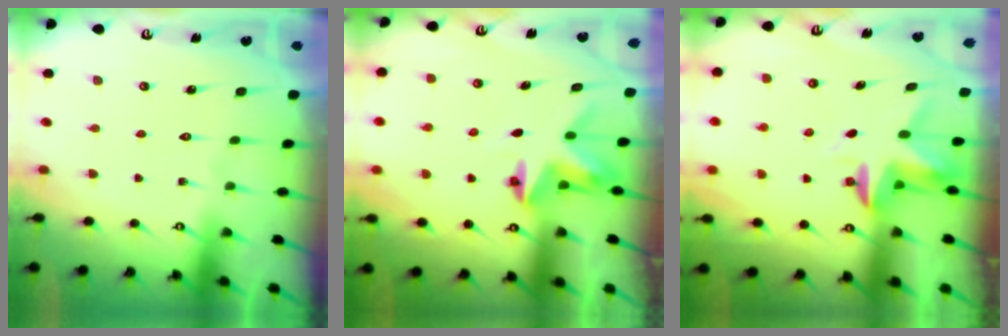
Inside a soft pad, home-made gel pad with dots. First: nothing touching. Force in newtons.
{"total": 3.9, "press": 3.9, "slide": 0.4}
{"total": 3.3, "press": 3.2, "slide": 0.4}